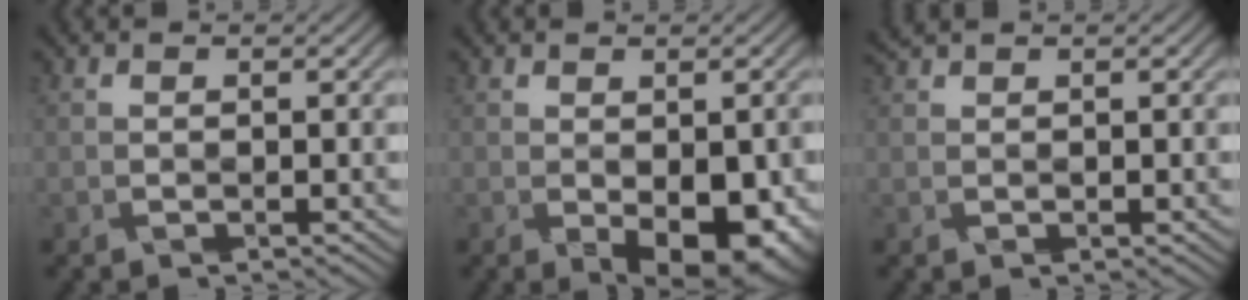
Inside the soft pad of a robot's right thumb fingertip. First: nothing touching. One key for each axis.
{"total": 9.7, "fx": -3.2, "fy": 5.0, "fz": 7.7, "tx": -0.097, "ty": -0.025, "tz": -0.015}
{"total": 1.6, "fx": 1.3, "fy": 0.2, "fz": 0.9, "tx": -0.023, "ty": 0.005, "tz": 0.029}